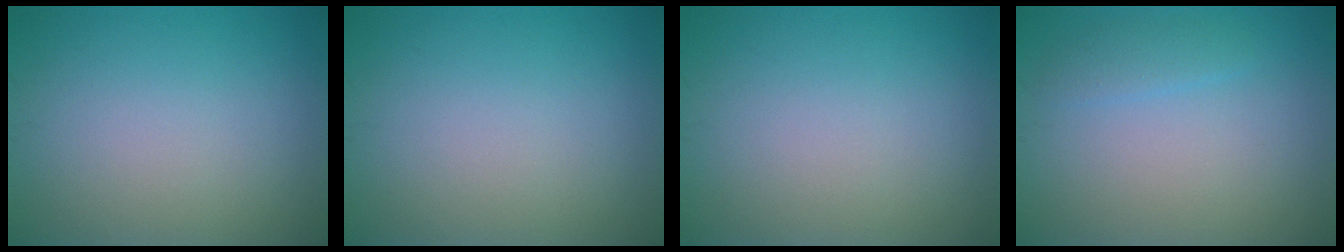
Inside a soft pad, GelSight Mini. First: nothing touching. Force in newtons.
{"total": 0.0}
{"total": 0.0}
{"total": 1.4, "press": 1.4, "slide": 0.0}